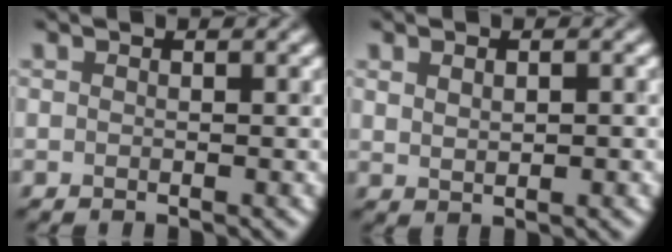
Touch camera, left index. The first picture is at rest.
{"total": 1.4, "force": [0.4, 0.8, 1.1], "torque": [-0.015, 0.006, 0.016]}